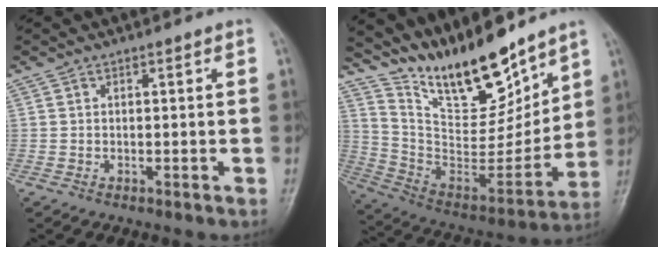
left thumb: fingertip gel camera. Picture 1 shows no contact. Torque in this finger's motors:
{"motor_torque": [0.48, 0.08, 0.76, -2.00, 0.27]}